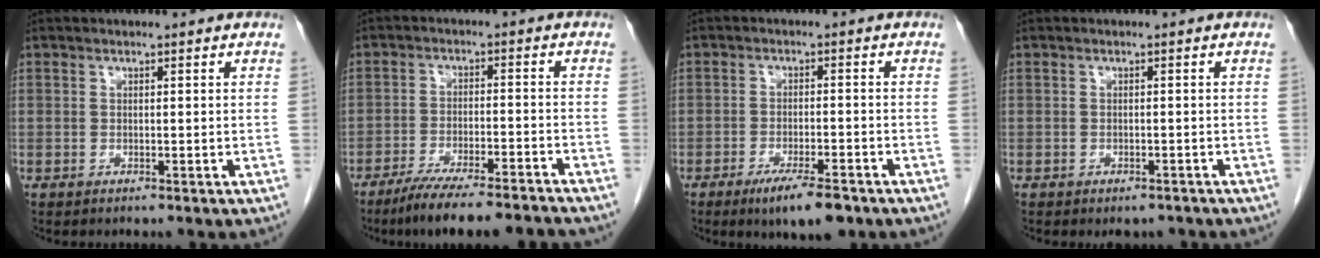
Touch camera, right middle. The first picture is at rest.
{"total": 13.5, "force": [-11.9, 0.7, 6.5], "torque": [-0.096, -0.010, -0.181]}
{"total": 7.1, "force": [-4.8, 1.4, 5.1], "torque": [-0.083, -0.010, -0.072]}
{"total": 2.5, "force": [-2.1, 1.2, 0.5], "torque": [-0.003, 0.002, -0.027]}